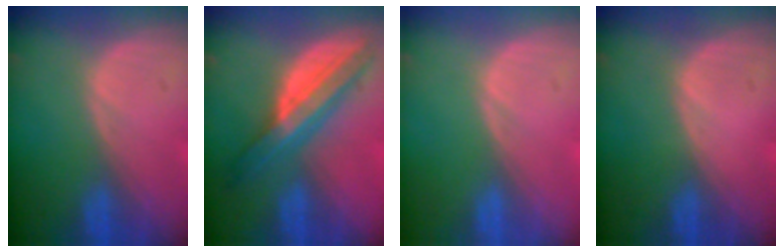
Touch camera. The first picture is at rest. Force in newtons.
{"total": 8.5, "press": 8.4, "slide": 0.4}
{"total": 0.0}
{"total": 0.0}